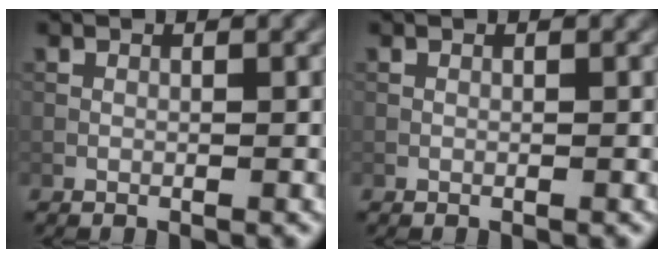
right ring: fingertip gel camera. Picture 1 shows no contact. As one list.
[{"total": 0.0}]